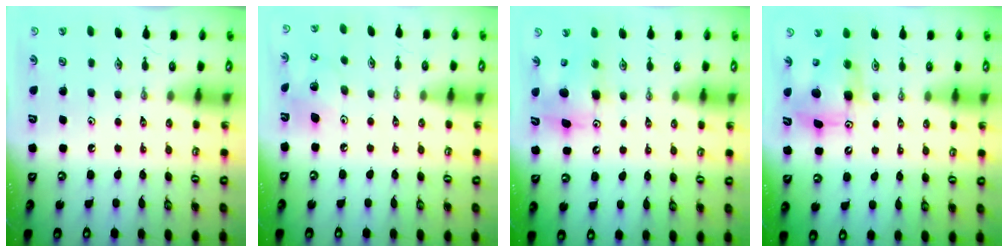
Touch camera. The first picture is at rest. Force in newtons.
{"total": 10.1, "press": 9.7, "slide": 2.8}
{"total": 8.3, "press": 8.3, "slide": 0.6}
{"total": 8.4, "press": 8.3, "slide": 1.1}